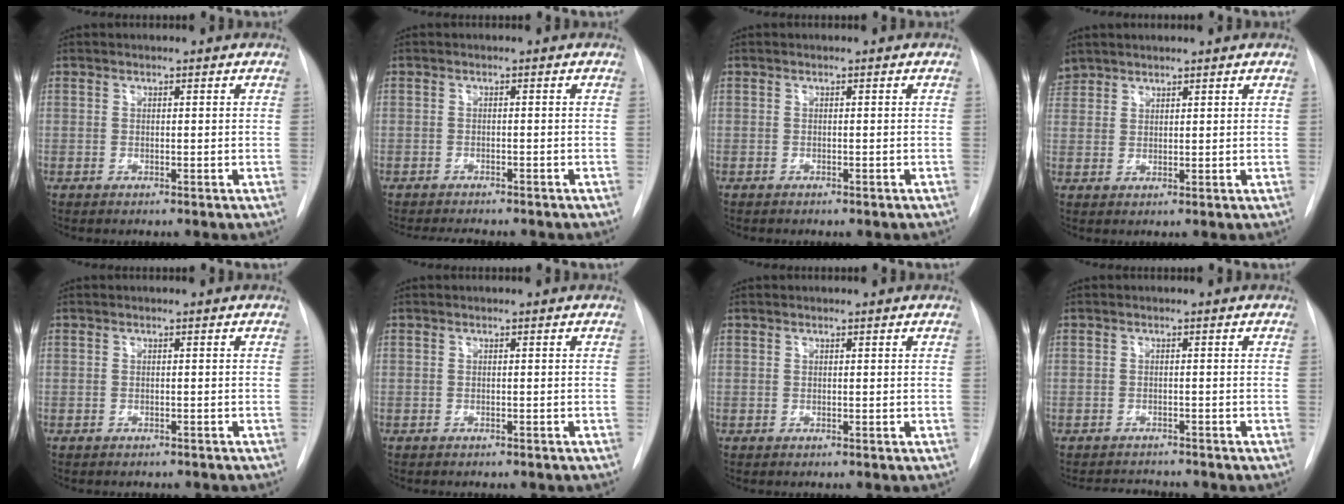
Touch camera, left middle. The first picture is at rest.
{"total": 7.2, "force": [-6.3, 1.8, 3.0], "torque": [-0.040, -0.003, -0.080]}
{"total": 1.1, "force": [-0.9, 0.3, 0.6], "torque": [-0.015, -0.002, -0.010]}
{"total": 3.3, "force": [3.0, 1.4, 0.0], "torque": [0.003, 0.014, 0.058]}
{"total": 4.4, "force": [-3.9, 1.6, 1.4], "torque": [-0.021, 0.000, -0.042]}
{"total": 2.8, "force": [-2.3, 0.9, 1.2], "torque": [-0.024, -0.006, -0.023]}
{"total": 0.0}
{"total": 4.5, "force": [-4.4, 0.7, 0.6], "torque": [-0.006, -0.005, -0.065]}